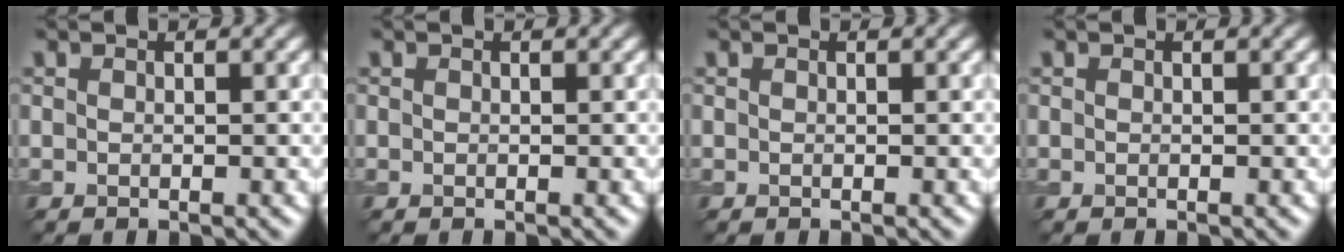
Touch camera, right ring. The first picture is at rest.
{"total": 0.0}
{"total": 0.0}
{"total": 0.0}